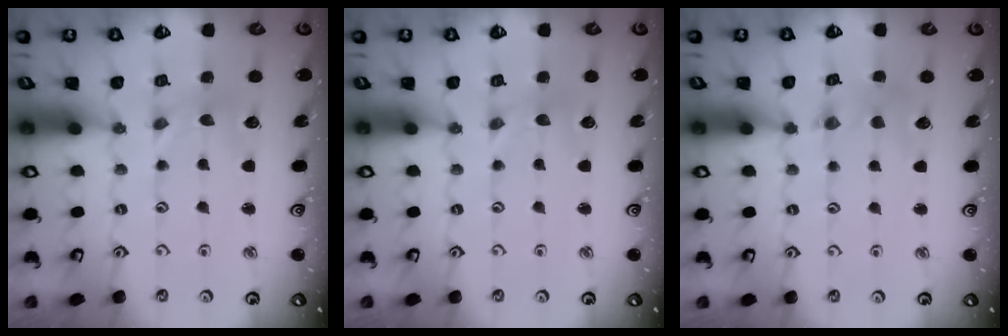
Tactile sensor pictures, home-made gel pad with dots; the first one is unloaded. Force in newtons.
{"total": 0.0}
{"total": 2.4, "press": 2.4, "slide": 0.2}